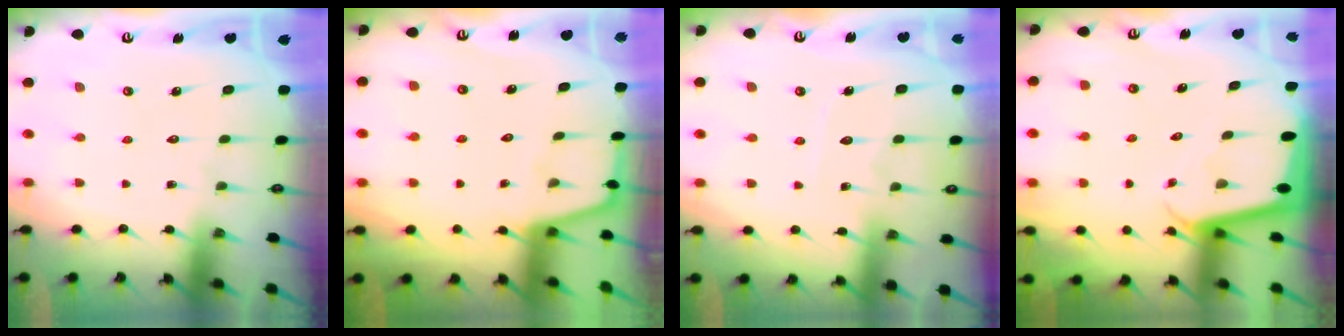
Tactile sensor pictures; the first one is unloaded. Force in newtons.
{"total": 1.5, "press": 1.5, "slide": 0.2}
{"total": 5.4, "press": 5.3, "slide": 0.5}
{"total": 2.2, "press": 2.2, "slide": 0.1}